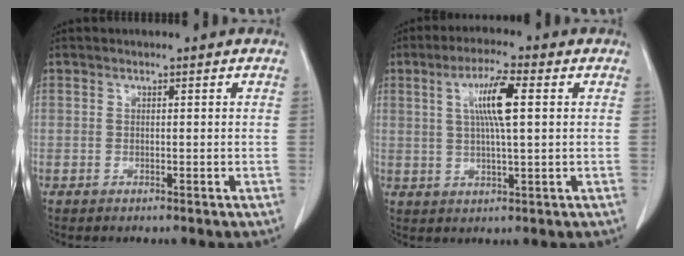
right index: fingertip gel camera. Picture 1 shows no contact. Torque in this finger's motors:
{"motor_torque": [0.98, 0.12, 0.46, 0.14]}